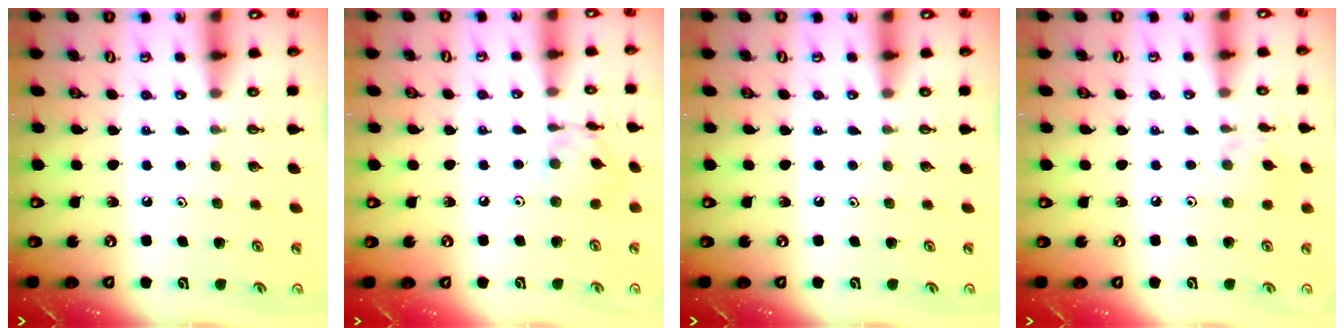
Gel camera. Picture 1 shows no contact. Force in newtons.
{"total": 8.0, "press": 8.0, "slide": 0.5}
{"total": 0.0}
{"total": 1.9, "press": 1.8, "slide": 0.5}